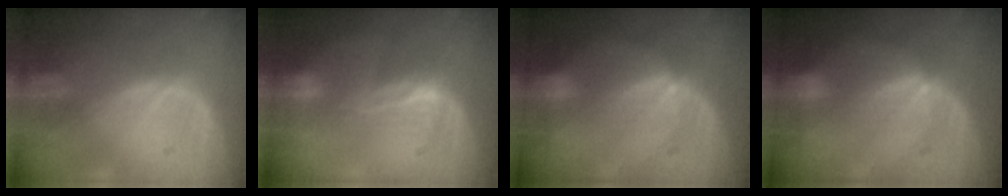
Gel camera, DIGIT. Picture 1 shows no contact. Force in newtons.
{"total": 4.0, "press": 3.7, "slide": 1.6}
{"total": 3.4, "press": 3.2, "slide": 1.1}
{"total": 3.4, "press": 3.2, "slide": 1.1}